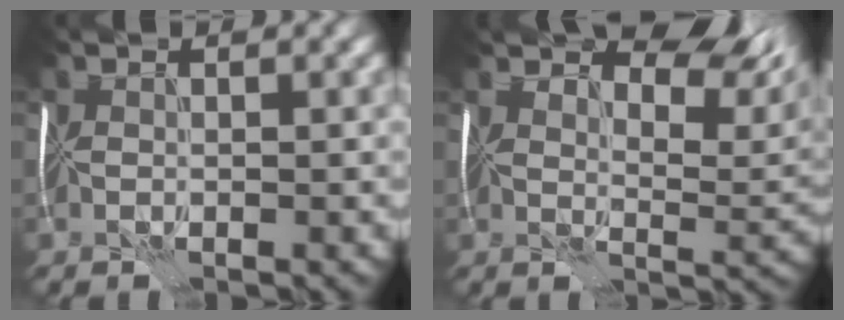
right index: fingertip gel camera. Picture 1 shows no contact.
{"total": 9.5, "force": [6.2, 3.8, 6.1], "torque": [-0.087, 0.005, 0.090]}